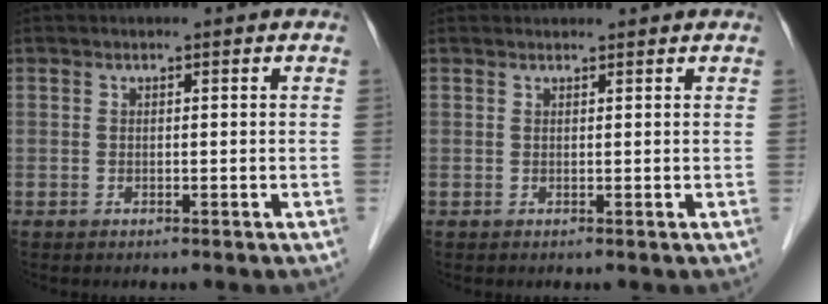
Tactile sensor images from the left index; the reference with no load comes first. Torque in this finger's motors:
{"motor_torque": [-0.15, -0.22, 0.01, -0.01]}